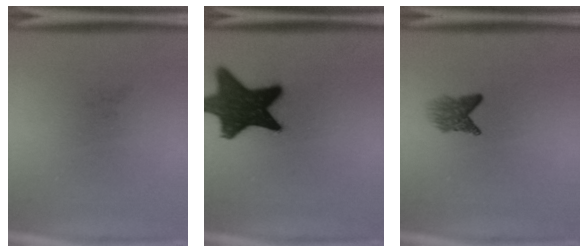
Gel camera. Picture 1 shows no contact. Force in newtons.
{"total": 16.1}
{"total": 2.8}